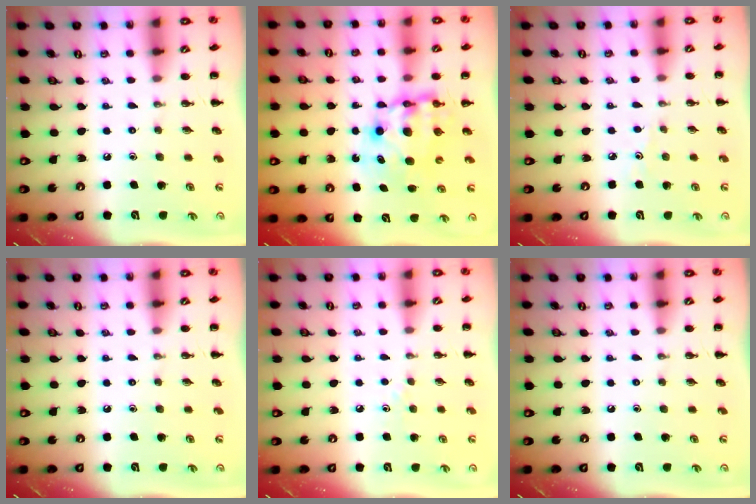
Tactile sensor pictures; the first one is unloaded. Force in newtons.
{"total": 8.1, "press": 7.9, "slide": 2.0}
{"total": 2.2, "press": 2.0, "slide": 0.9}
{"total": 0.0}
{"total": 2.7, "press": 2.5, "slide": 1.0}
{"total": 0.0}